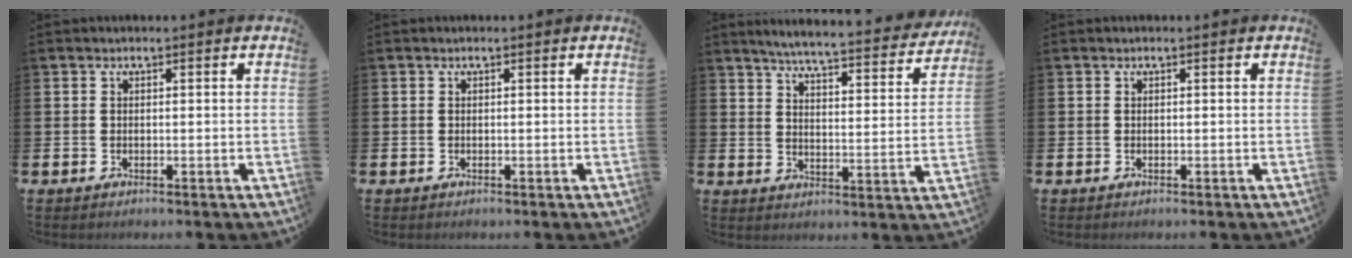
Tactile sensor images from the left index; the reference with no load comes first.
{"total": 0.0}
{"total": 5.6, "force": [5.3, 0.1, 1.8], "torque": [-0.053, -0.043, 0.086]}
{"total": 0.0}